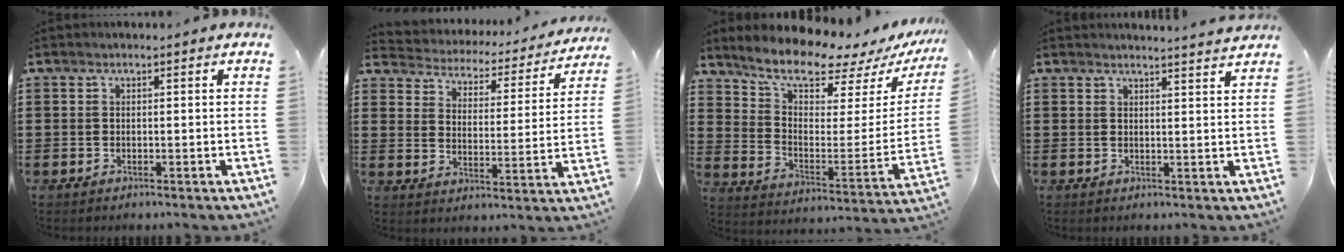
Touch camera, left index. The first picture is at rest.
{"total": 2.7, "force": [2.7, 0.4, -0.1], "torque": [-0.021, -0.029, 0.035]}
{"total": 9.0, "force": [8.1, 2.0, 3.4], "torque": [-0.088, -0.066, 0.135]}
{"total": 2.5, "force": [2.4, -0.5, 0.3], "torque": [-0.005, -0.015, 0.044]}